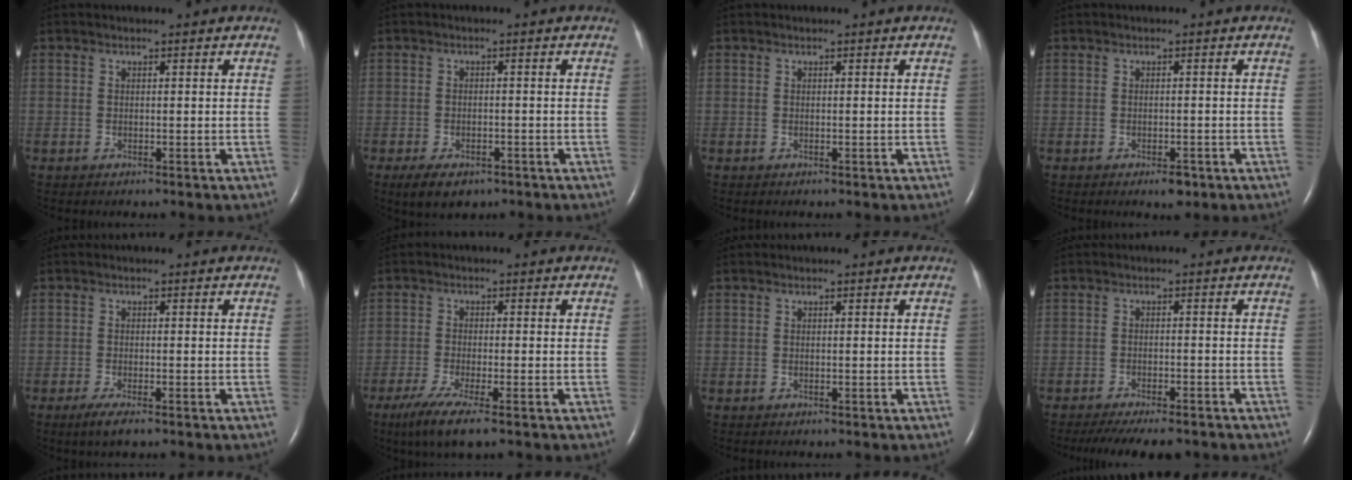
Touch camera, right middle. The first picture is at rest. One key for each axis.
{"total": 5.1, "fx": -3.4, "fy": 2.5, "fz": 2.8, "tx": -0.051, "ty": -0.005, "tz": -0.049}
{"total": 0.0}
{"total": 2.0, "fx": -1.2, "fy": 0.8, "fz": 1.3, "tx": -0.020, "ty": 0.000, "tz": -0.013}
{"total": 2.9, "fx": -1.8, "fy": 0.5, "fz": 2.2, "tx": -0.048, "ty": -0.008, "tz": -0.033}
{"total": 6.7, "fx": -4.3, "fy": 0.6, "fz": 5.2, "tx": -0.098, "ty": -0.021, "tz": -0.073}
{"total": 0.0}
{"total": 10.5, "fx": -9.1, "fy": 2.5, "fz": 4.7, "tx": -0.069, "ty": -0.008, "tz": -0.124}